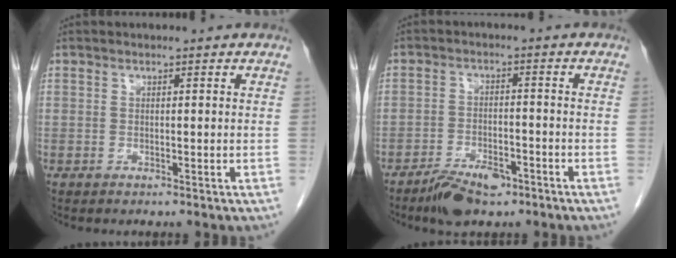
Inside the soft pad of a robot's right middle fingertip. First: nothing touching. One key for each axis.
{"total": 6.0, "fx": -4.3, "fy": 2.2, "fz": 3.5, "tx": -0.065, "ty": -0.002, "tz": -0.070}